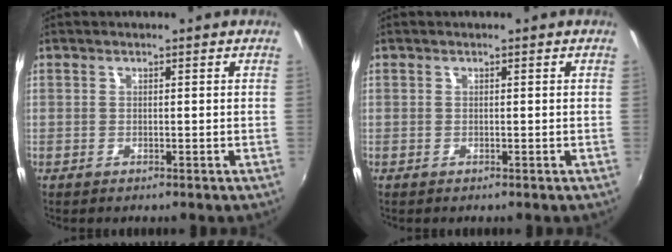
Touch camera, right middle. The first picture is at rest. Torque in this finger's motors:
{"motor_torque": [-0.06, -0.02, 0.00, 0.00]}